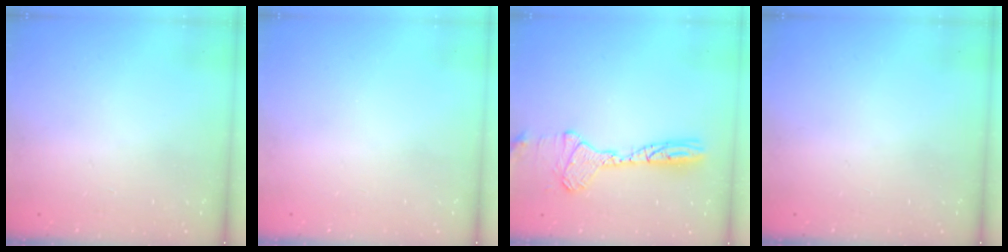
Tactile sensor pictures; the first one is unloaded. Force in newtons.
{"total": 2.7, "press": 2.0, "slide": 1.8}
{"total": 23.0, "press": 17.5, "slide": 15.0}
{"total": 0.0}